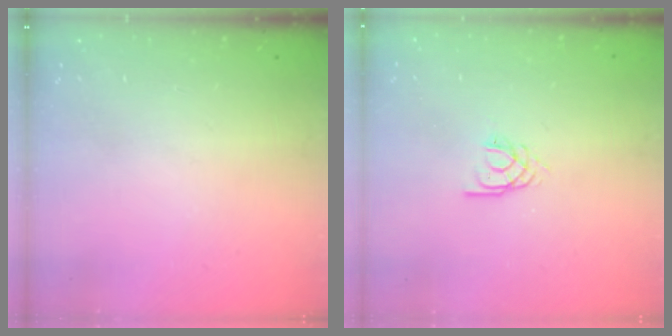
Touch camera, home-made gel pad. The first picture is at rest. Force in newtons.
{"total": 2.3, "press": 2.3, "slide": 0.2}